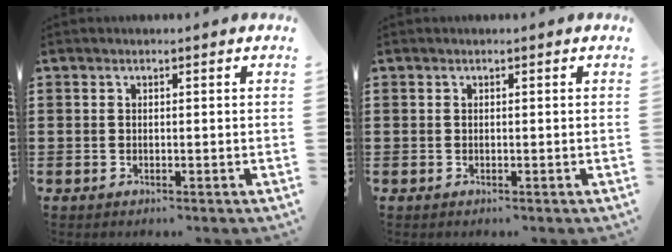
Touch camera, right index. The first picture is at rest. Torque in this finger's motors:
{"motor_torque": [0.00, 0.00, 0.00, 0.00]}